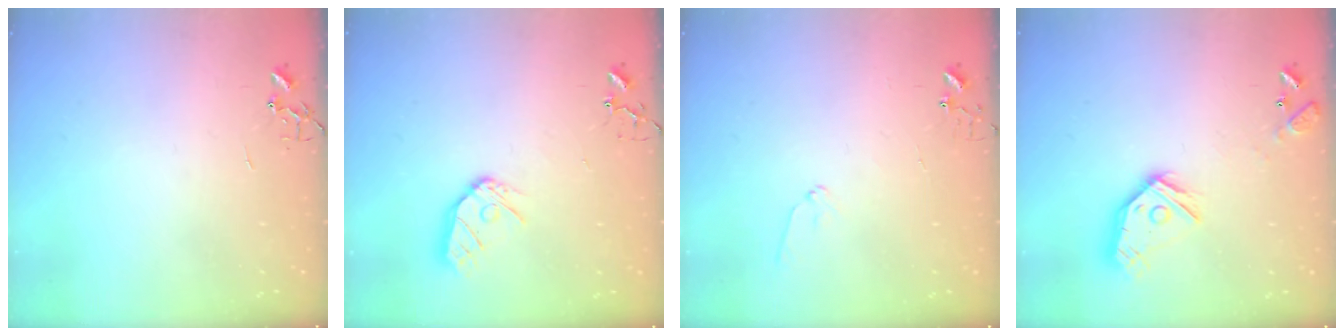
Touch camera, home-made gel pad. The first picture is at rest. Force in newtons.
{"total": 10.7, "press": 10.6, "slide": 1.2}
{"total": 6.5, "press": 6.5, "slide": 0.6}
{"total": 14.1, "press": 14.1, "slide": 1.1}